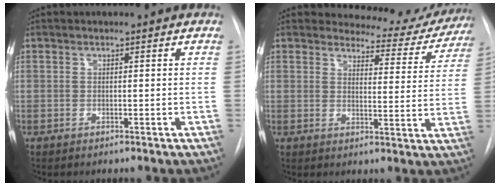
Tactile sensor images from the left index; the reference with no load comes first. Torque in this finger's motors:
{"motor_torque": [0.85, -1.05, 0.03, -0.05]}